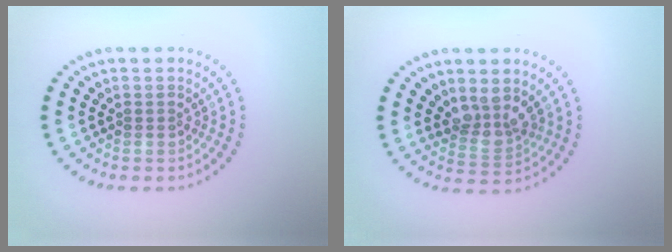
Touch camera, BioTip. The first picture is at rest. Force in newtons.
{"total": 2.8, "press": 2.2, "slide": 1.7}